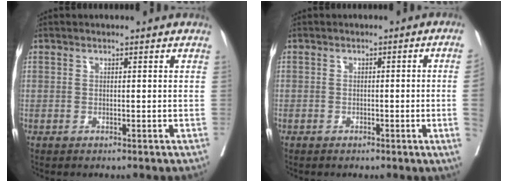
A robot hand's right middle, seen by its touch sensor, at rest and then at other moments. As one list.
[{"total": 3.9, "force": [-0.9, -1.0, 3.6], "torque": [-0.044, -0.001, -0.012]}]